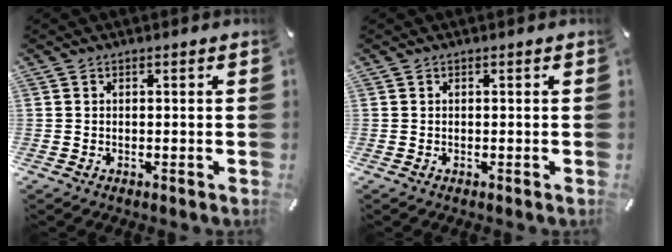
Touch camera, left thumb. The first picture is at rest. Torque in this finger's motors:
{"motor_torque": [0.00, 0.00, -0.01, 0.01, 0.00]}